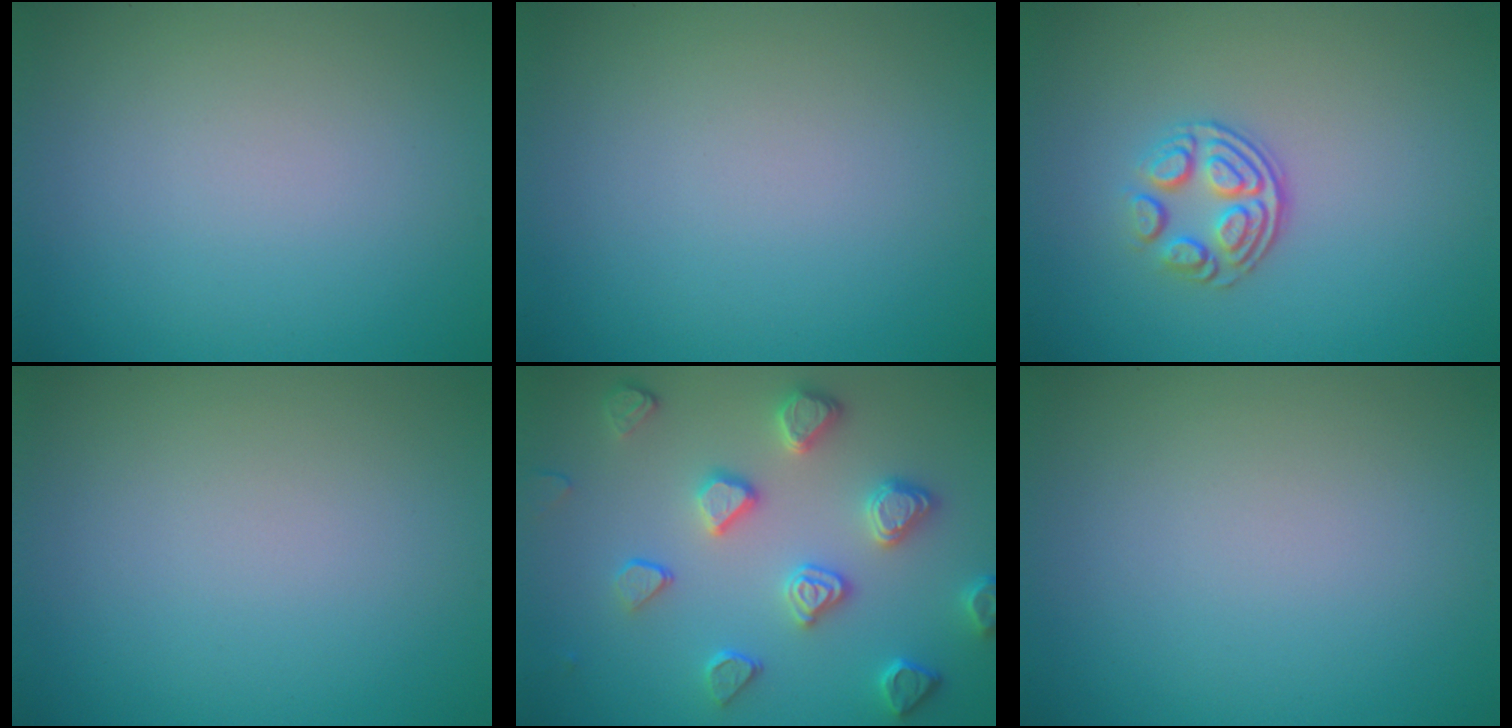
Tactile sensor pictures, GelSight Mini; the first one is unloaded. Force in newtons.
{"total": 0.0}
{"total": 3.2, "press": 2.4, "slide": 2.2}
{"total": 0.0}
{"total": 4.6, "press": 4.1, "slide": 2.1}
{"total": 0.0}